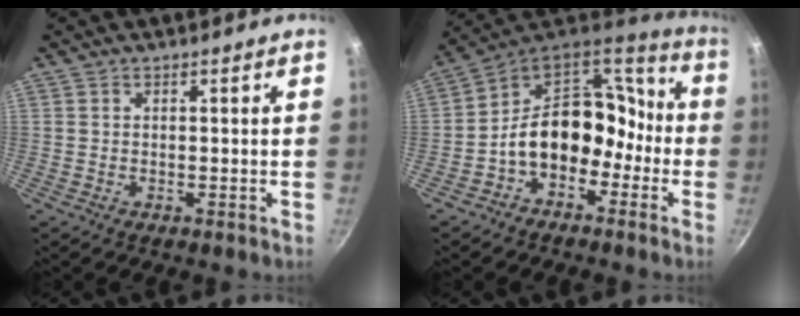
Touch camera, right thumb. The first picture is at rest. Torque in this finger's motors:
{"motor_torque": [2.59, 2.41, 1.44, -1.02, 0.12]}